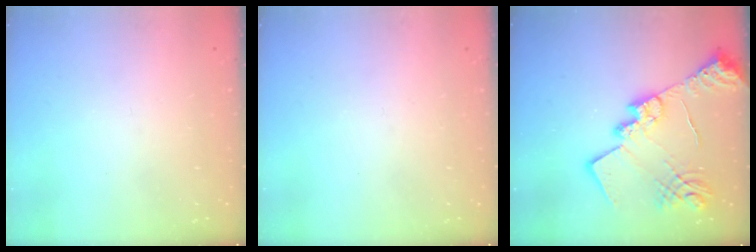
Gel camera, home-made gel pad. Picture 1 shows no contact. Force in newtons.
{"total": 0.0}
{"total": 19.4, "press": 19.4, "slide": 1.9}